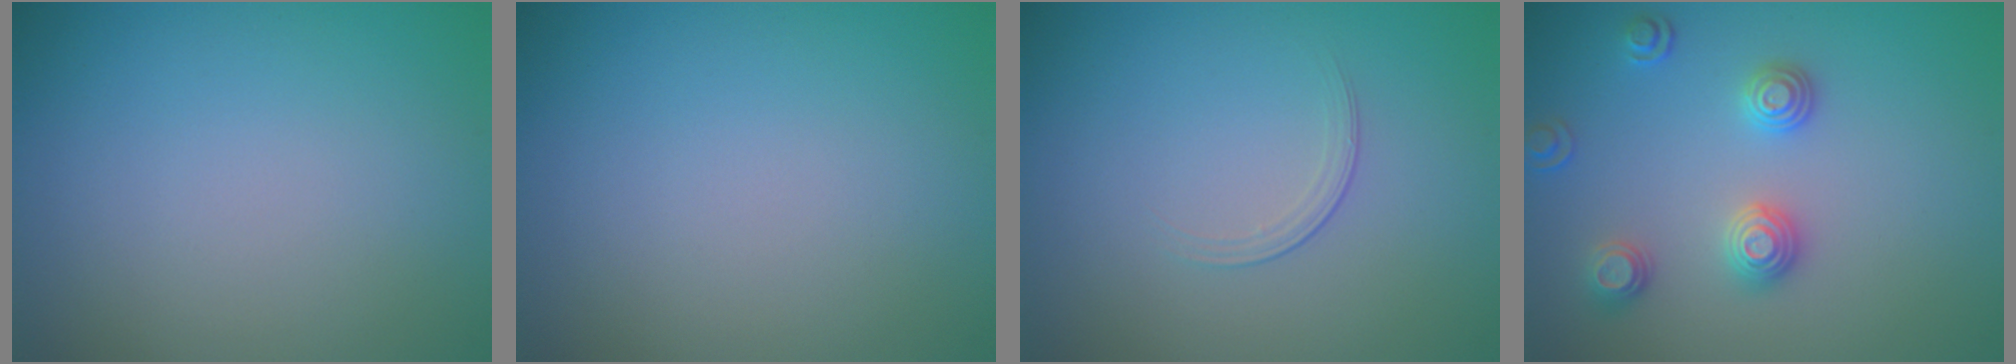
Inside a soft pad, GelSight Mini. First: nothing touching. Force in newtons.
{"total": 0.0}
{"total": 1.3, "press": 0.5, "slide": 1.2}
{"total": 2.7, "press": 2.6, "slide": 0.9}